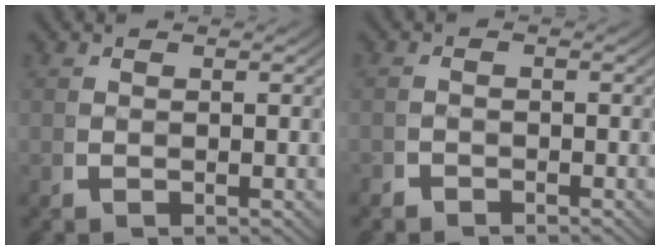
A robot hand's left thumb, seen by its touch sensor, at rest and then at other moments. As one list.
[{"total": 1.6, "force": [-1.5, 0.4, -0.1], "torque": [0.003, -0.010, -0.027]}]